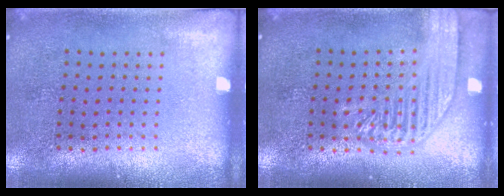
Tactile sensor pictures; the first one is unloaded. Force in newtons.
{"total": 2.0, "press": 2.0, "slide": 0.2}